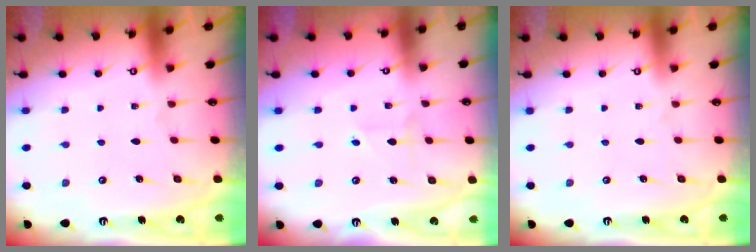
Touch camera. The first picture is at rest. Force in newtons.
{"total": 2.3, "press": 2.3, "slide": 0.1}
{"total": 0.0}